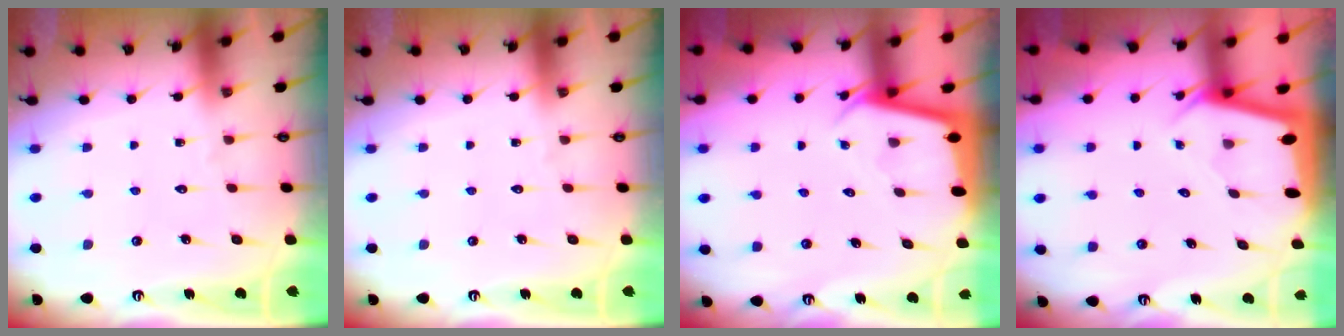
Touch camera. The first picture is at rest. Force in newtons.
{"total": 0.0}
{"total": 2.5, "press": 2.5, "slide": 0.1}
{"total": 2.2, "press": 2.2, "slide": 0.1}